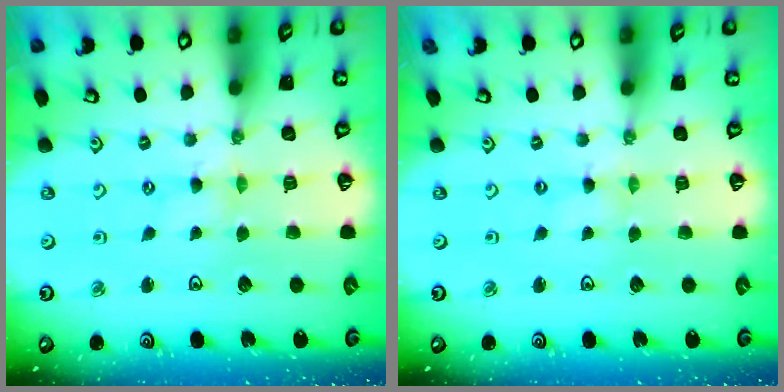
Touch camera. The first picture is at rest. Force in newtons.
{"total": 0.0}